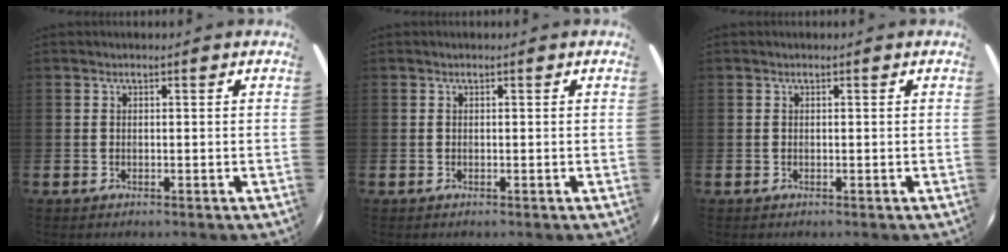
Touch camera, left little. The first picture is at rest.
{"total": 0.0}
{"total": 0.0}